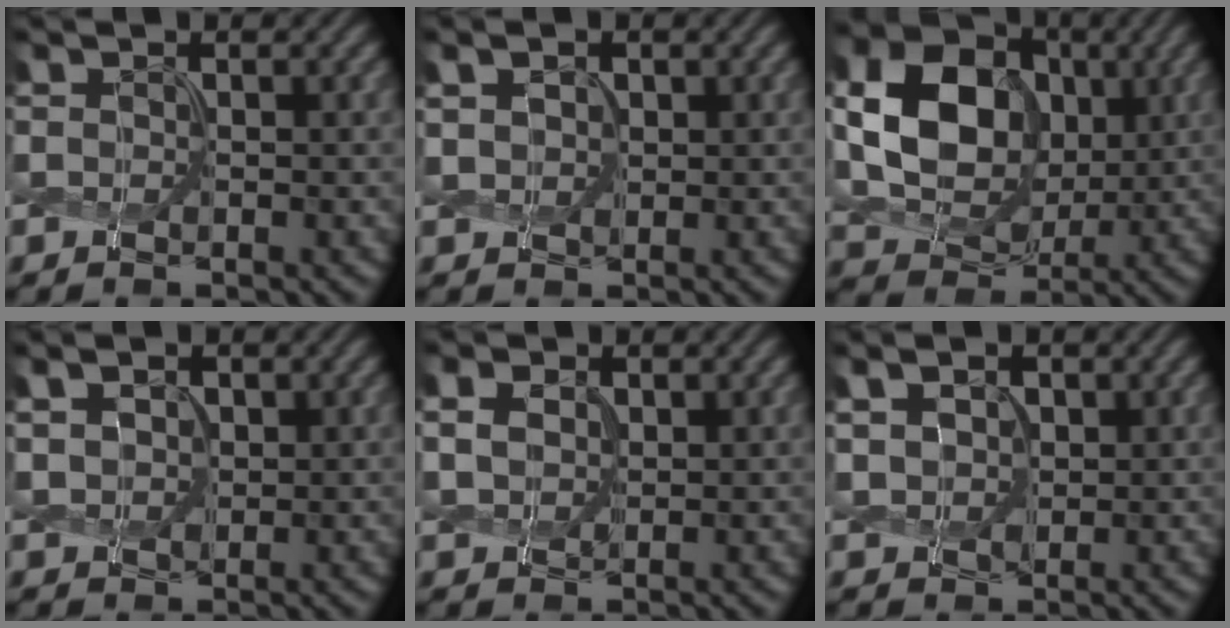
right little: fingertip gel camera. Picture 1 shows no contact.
{"total": 2.2, "force": [0.8, 1.8, 1.2], "torque": [-0.041, 0.013, 0.016]}
{"total": 9.5, "force": [0.8, 7.5, 5.8], "torque": [-0.137, 0.003, 0.013]}
{"total": 2.9, "force": [0.9, 2.2, 1.6], "torque": [-0.053, 0.014, 0.018]}
{"total": 1.2, "force": [0.1, 1.1, 0.5], "torque": [-0.030, 0.002, 0.015]}
{"total": 3.4, "force": [0.9, 2.7, 2.0], "torque": [-0.067, 0.013, 0.020]}